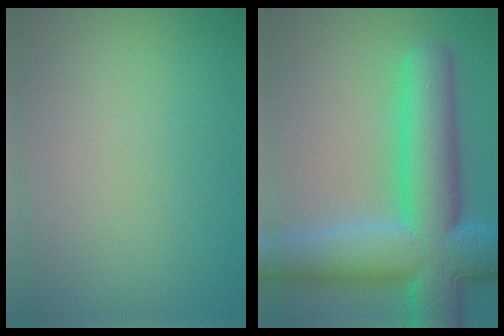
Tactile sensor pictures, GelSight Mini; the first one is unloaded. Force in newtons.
{"total": 12.5, "press": 12.5, "slide": 0.5}